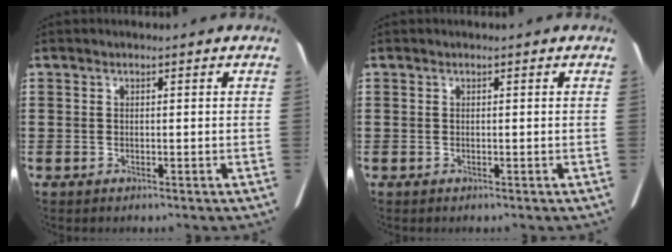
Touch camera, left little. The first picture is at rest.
{"total": 0.0}